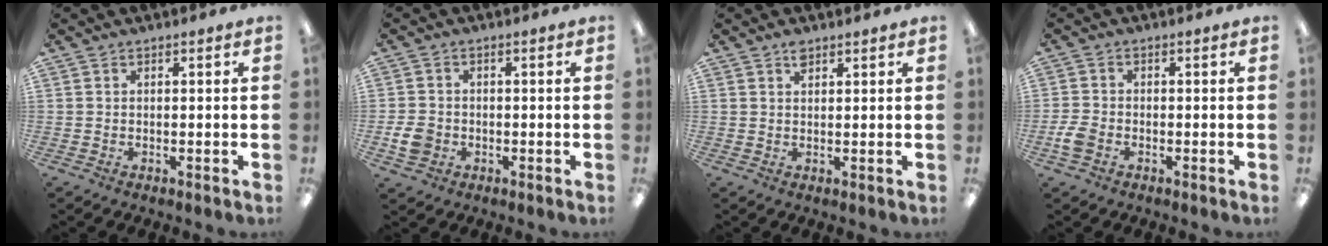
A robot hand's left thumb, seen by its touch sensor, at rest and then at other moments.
{"total": 4.6, "force": [-1.2, 3.9, 2.2], "torque": [-0.040, 0.002, -0.023]}
{"total": 2.0, "force": [1.5, 0.8, 1.0], "torque": [-0.015, -0.004, 0.026]}
{"total": 3.8, "force": [-1.6, 2.6, 2.3], "torque": [-0.049, 0.005, -0.030]}